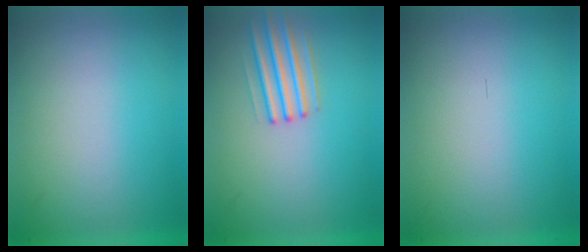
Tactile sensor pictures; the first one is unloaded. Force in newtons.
{"total": 2.1}
{"total": 0.0}